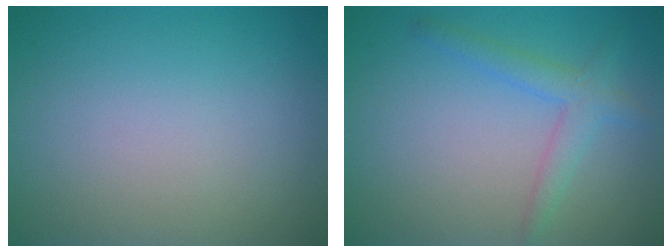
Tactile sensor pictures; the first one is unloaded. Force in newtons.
{"total": 2.5, "press": 2.5, "slide": 0.1}